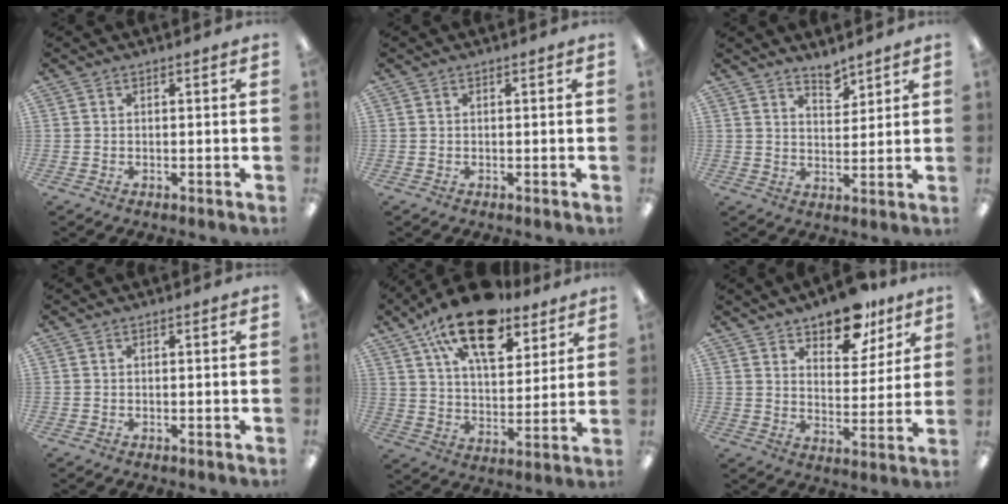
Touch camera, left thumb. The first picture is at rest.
{"total": 0.0}
{"total": 4.7, "force": [4.3, 1.6, 1.1], "torque": [0.001, -0.036, 0.075]}
{"total": 0.0}
{"total": 19.2, "force": [12.8, 8.8, 11.3], "torque": [-0.183, -0.061, 0.220]}
{"total": 12.3, "force": [9.7, 5.7, 5.0], "torque": [-0.066, -0.055, 0.174]}